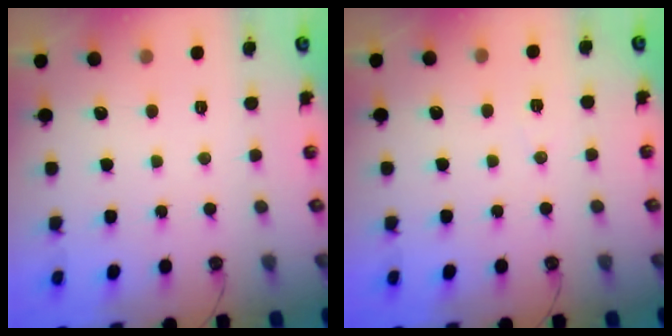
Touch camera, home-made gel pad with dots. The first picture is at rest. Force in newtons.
{"total": 5.9, "press": 4.1, "slide": 4.2}